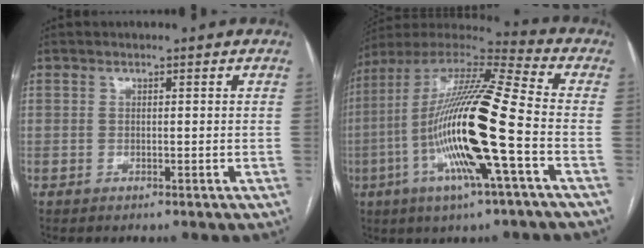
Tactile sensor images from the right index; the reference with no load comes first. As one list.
[{"total": 21.3, "force": [-4.9, 1.1, 20.7], "torque": [-0.414, -0.012, -0.097]}]